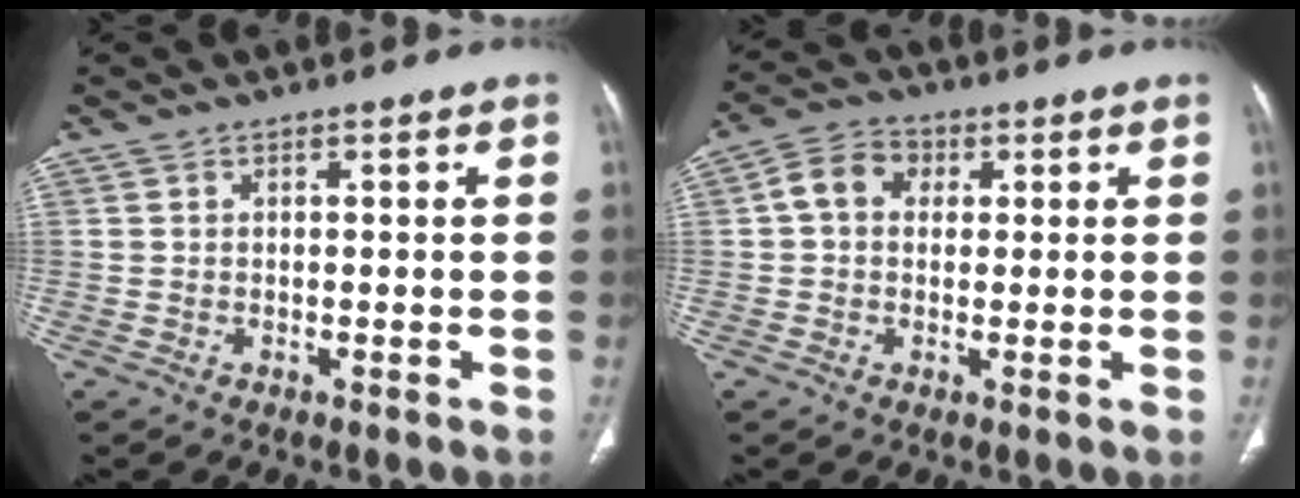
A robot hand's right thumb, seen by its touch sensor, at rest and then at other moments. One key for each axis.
{"total": 6.2, "fx": 1.2, "fy": 4.9, "fz": 3.6, "tx": -0.050, "ty": 0.013, "tz": 0.014}